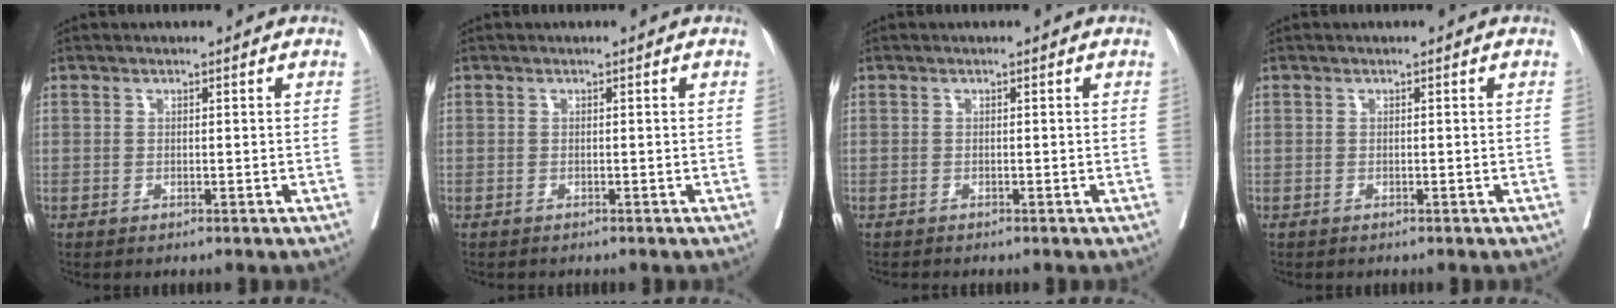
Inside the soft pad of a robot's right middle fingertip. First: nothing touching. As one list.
[{"total": 0.7, "force": [-0.6, 0.2, 0.2], "torque": [-0.005, -0.001, -0.011]}, {"total": 0.8, "force": [-0.8, 0.0, 0.1], "torque": [-0.004, -0.001, -0.014]}, {"total": 0.0}]